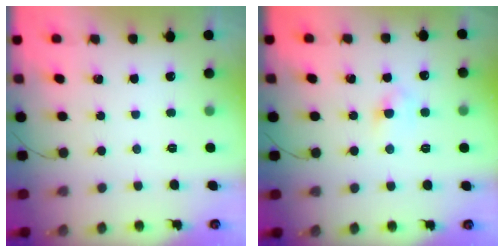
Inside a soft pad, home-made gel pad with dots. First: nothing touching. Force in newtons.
{"total": 3.6, "press": 3.4, "slide": 1.1}